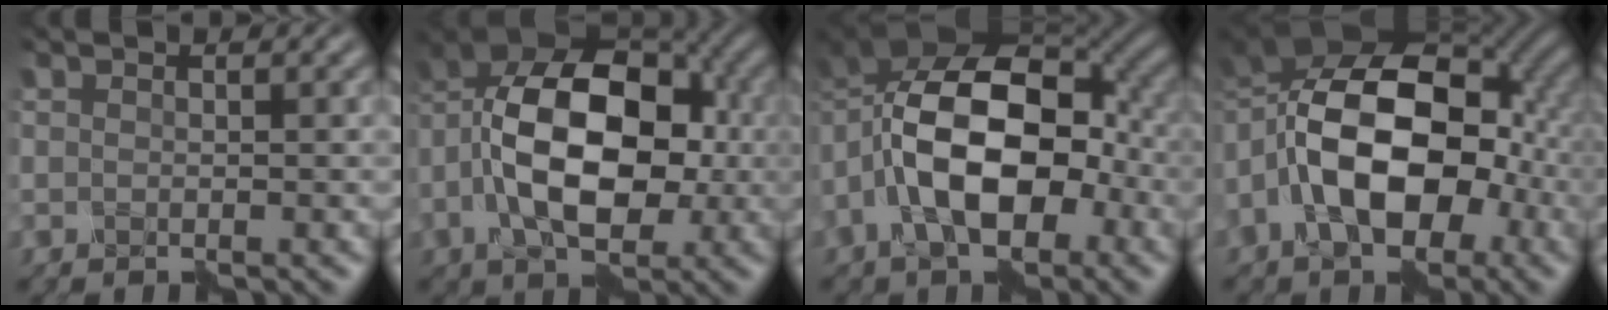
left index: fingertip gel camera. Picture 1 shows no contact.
{"total": 12.0, "force": [-1.4, 7.1, 9.6], "torque": [-0.152, 0.019, -0.036]}
{"total": 12.6, "force": [-3.0, 7.3, 9.9], "torque": [-0.157, 0.015, -0.069]}
{"total": 14.2, "force": [-3.4, 8.2, 11.0], "torque": [-0.181, 0.017, -0.079]}